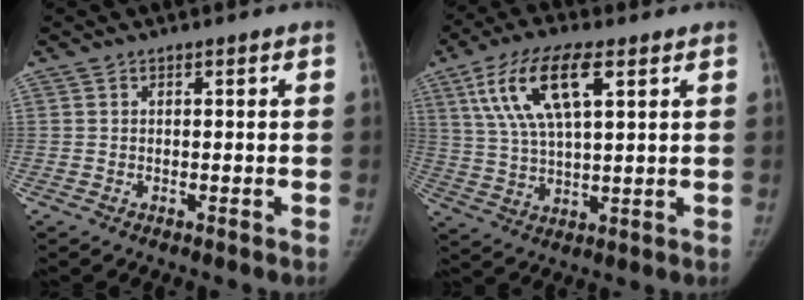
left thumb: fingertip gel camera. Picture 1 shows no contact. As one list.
[{"total": 14.3, "force": [6.1, 5.5, 11.7], "torque": [-0.222, -0.002, 0.114]}]